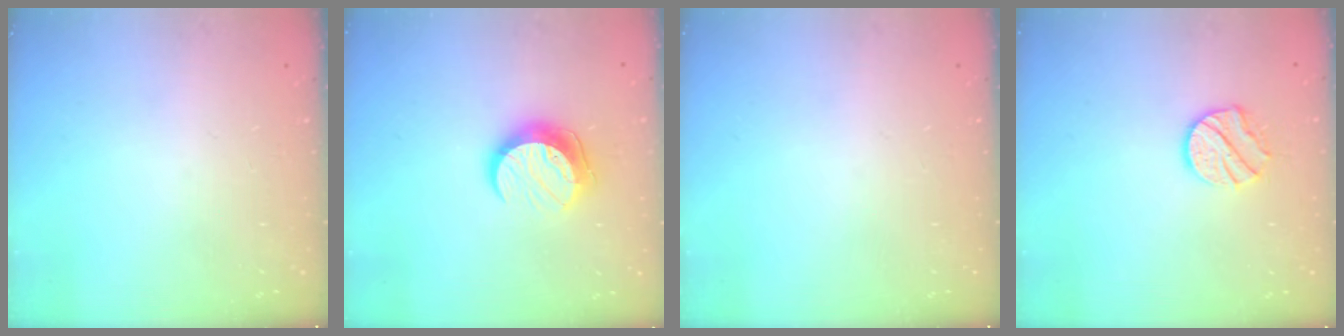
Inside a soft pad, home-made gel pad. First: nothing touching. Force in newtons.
{"total": 10.7, "press": 10.7, "slide": 0.8}
{"total": 0.0}
{"total": 8.9, "press": 8.9, "slide": 0.4}